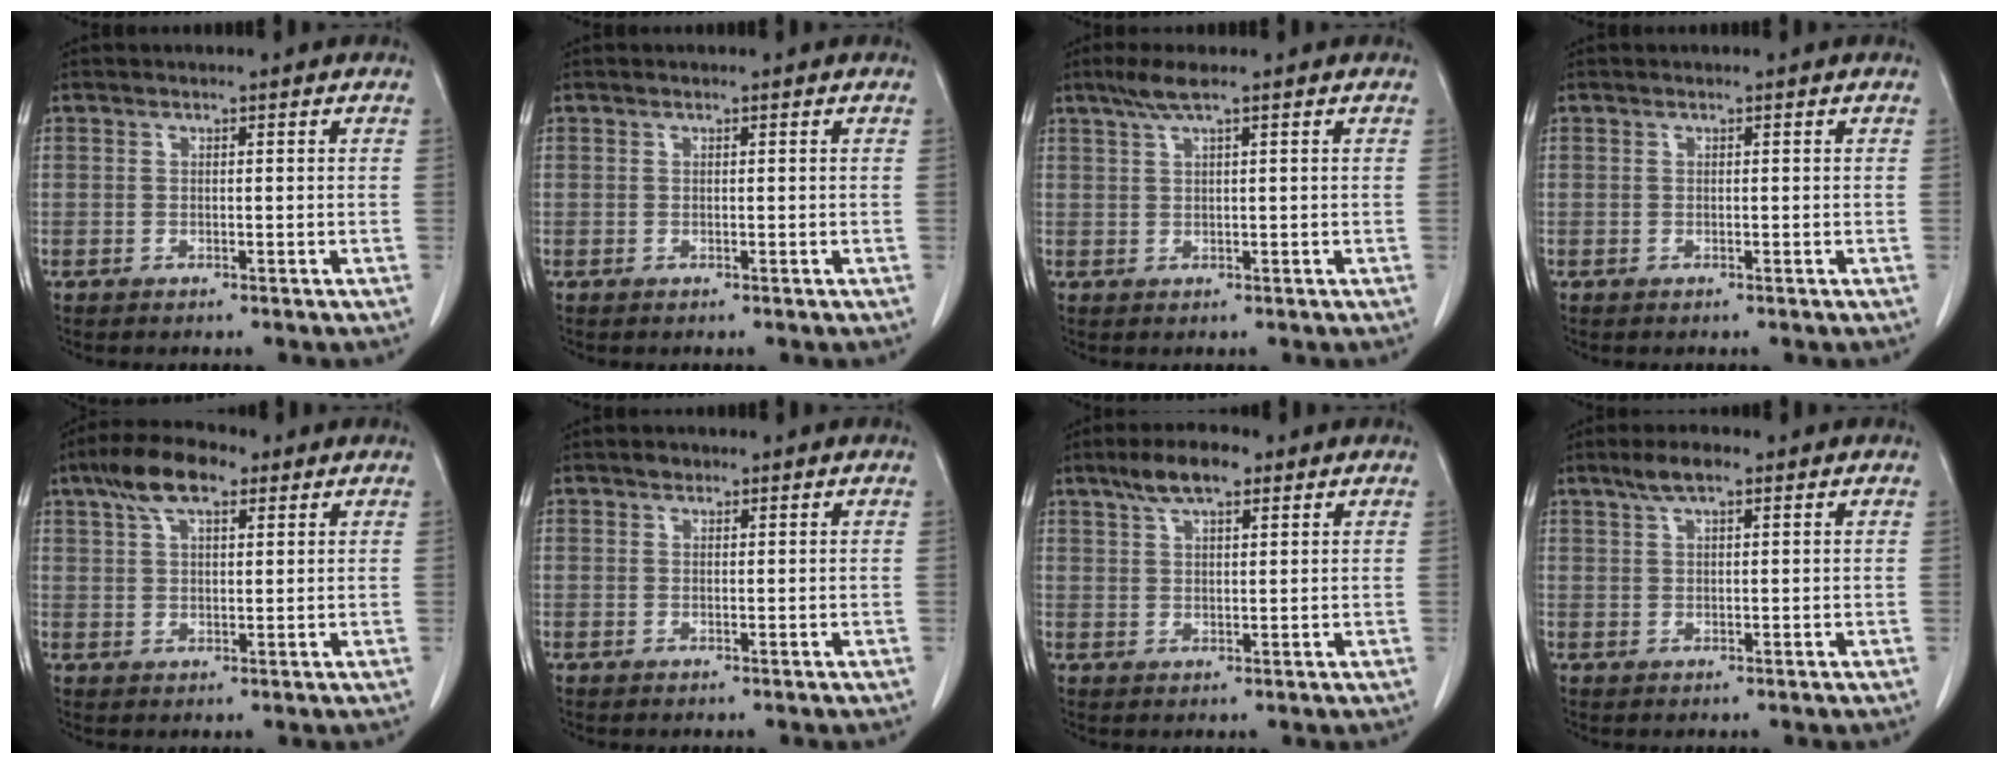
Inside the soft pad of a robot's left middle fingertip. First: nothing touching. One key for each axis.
{"total": 0.0}
{"total": 3.1, "fx": 2.0, "fy": -0.1, "fz": 2.3, "tx": -0.059, "ty": 0.008, "tz": 0.044}
{"total": 0.0}
{"total": 8.2, "fx": 4.9, "fy": 3.0, "fz": 5.8, "tx": -0.114, "ty": 0.024, "tz": 0.086}
{"total": 1.1, "fx": 0.8, "fy": 0.7, "fz": 0.3, "tx": -0.007, "ty": 0.002, "tz": 0.012}
{"total": 6.2, "fx": 4.1, "fy": 1.8, "fz": 4.3, "tx": -0.085, "ty": 0.014, "tz": 0.072}
{"total": 3.7, "fx": 2.4, "fy": 0.9, "fz": 2.6, "tx": -0.055, "ty": 0.011, "tz": 0.046}